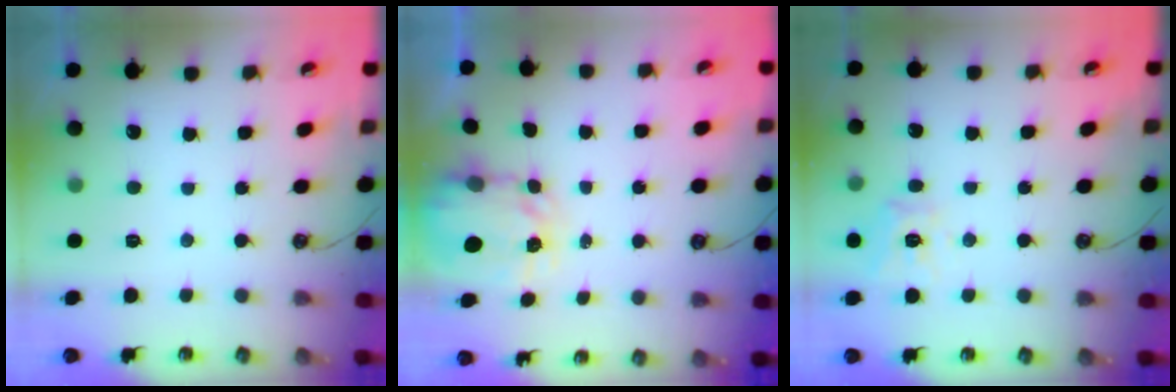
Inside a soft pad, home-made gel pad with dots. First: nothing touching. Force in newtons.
{"total": 3.4, "press": 3.4, "slide": 0.3}
{"total": 11.1, "press": 11.1, "slide": 1.1}